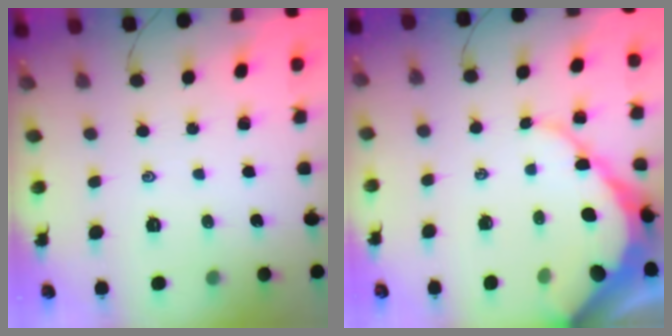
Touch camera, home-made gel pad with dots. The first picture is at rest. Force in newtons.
{"total": 11.6, "press": 11.5, "slide": 1.2}